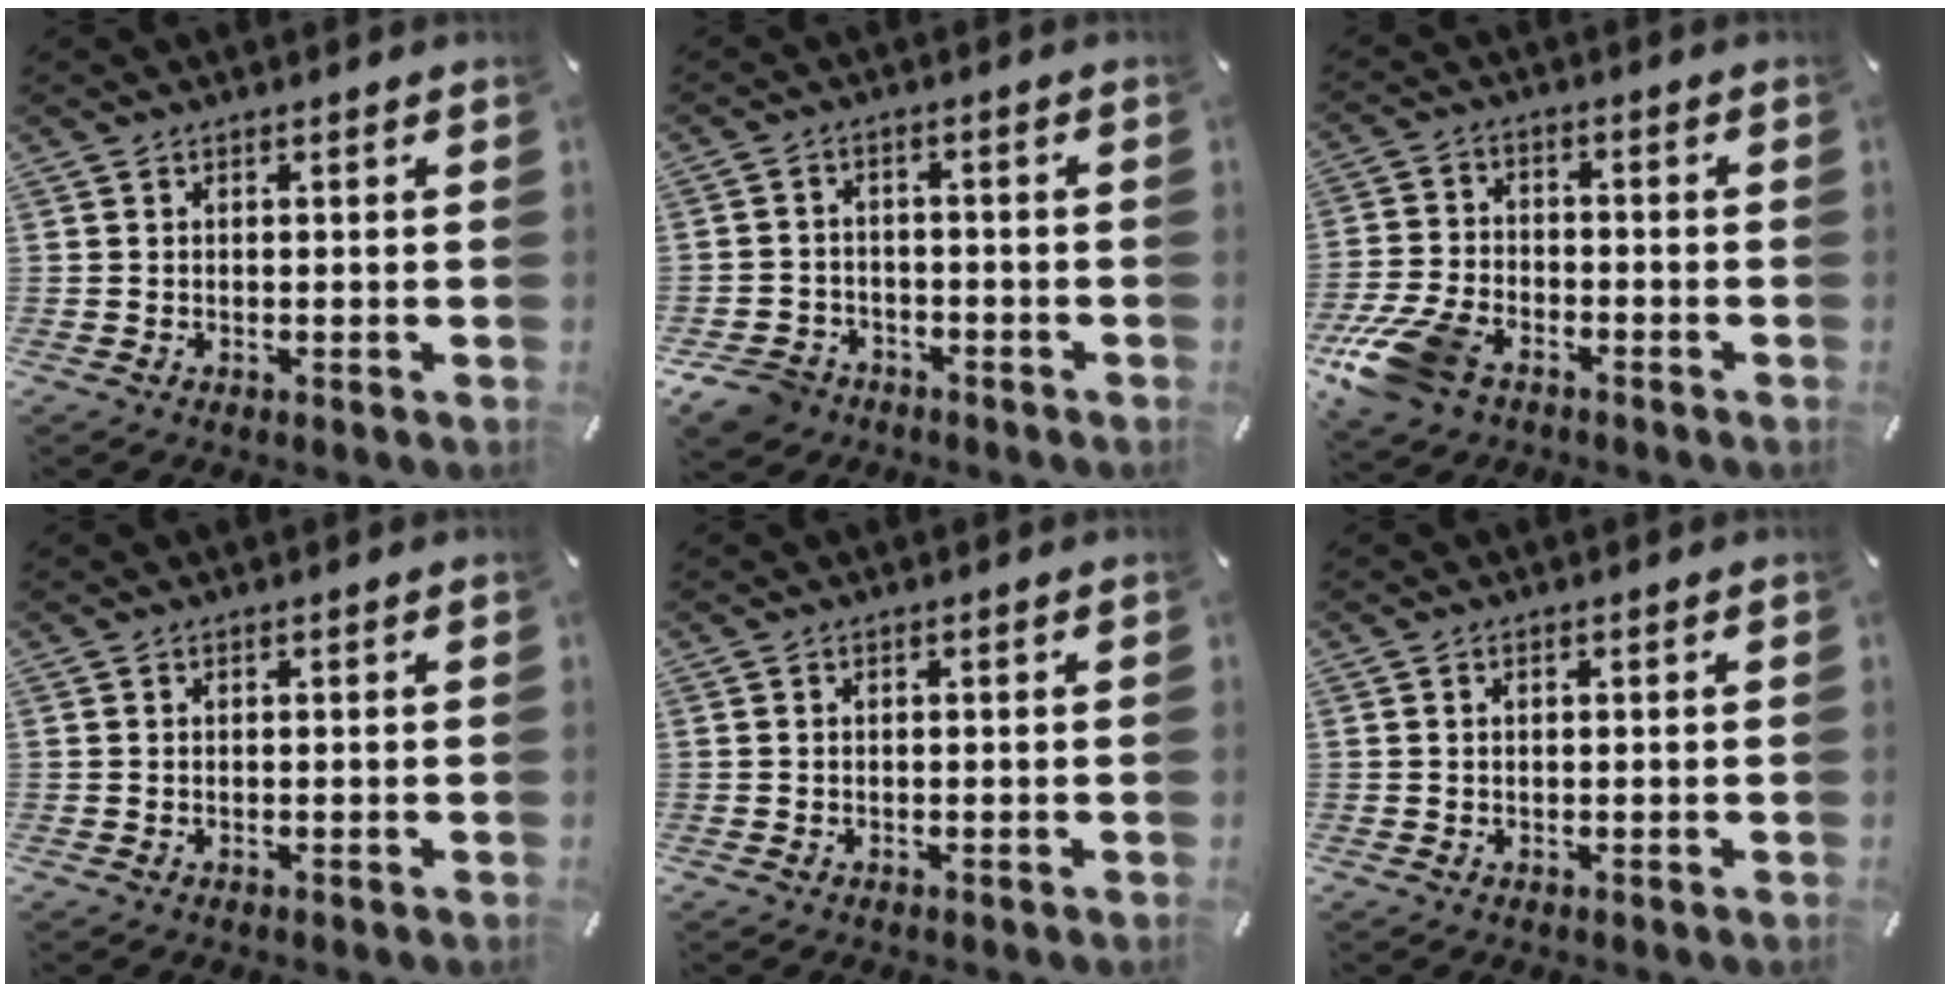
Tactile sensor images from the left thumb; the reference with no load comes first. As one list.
[{"total": 6.6, "force": [-4.5, 4.4, 1.8], "torque": [-0.045, 0.027, -0.089]}, {"total": 12.3, "force": [-7.4, 7.2, 6.8], "torque": [-0.141, 0.035, -0.138]}, {"total": 0.0}, {"total": 0.0}, {"total": 0.7, "force": [0.1, 0.4, 0.5], "torque": [-0.011, 0.002, 0.002]}]